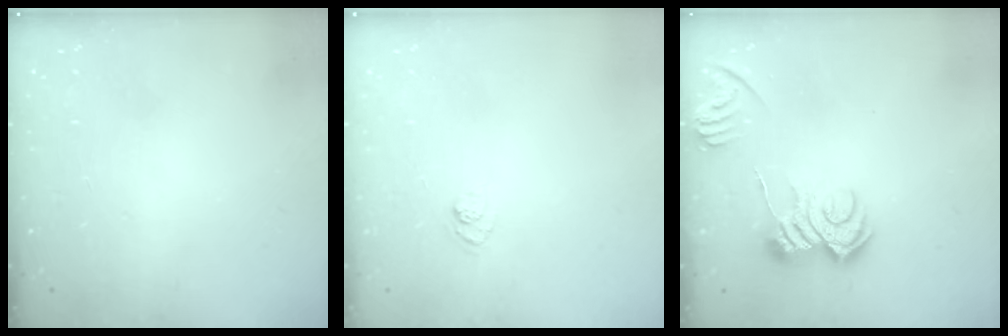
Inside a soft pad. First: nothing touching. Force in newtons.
{"total": 3.2, "press": 3.0, "slide": 1.0}
{"total": 9.8, "press": 9.8, "slide": 0.2}